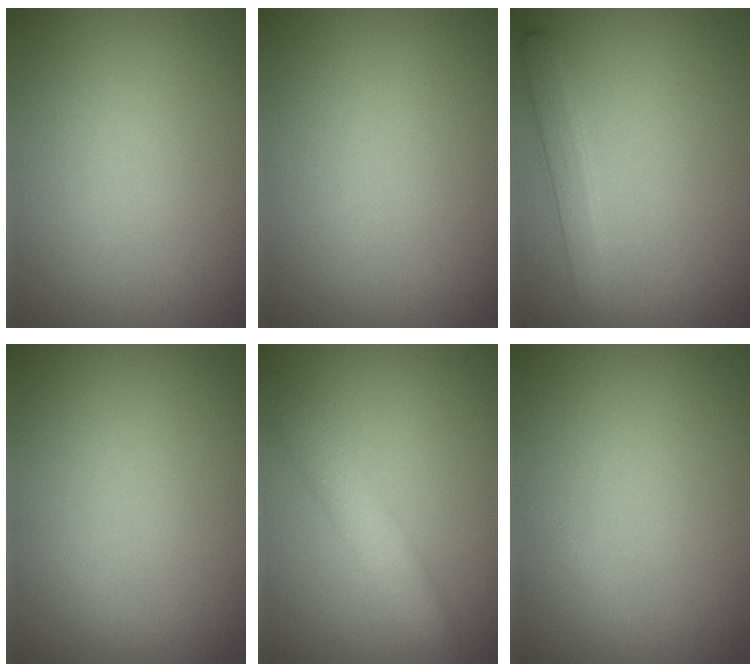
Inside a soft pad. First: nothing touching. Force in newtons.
{"total": 0.0}
{"total": 2.3, "press": 2.3, "slide": 0.1}
{"total": 0.5, "press": 0.5, "slide": 0.0}
{"total": 3.5, "press": 3.5, "slide": 0.3}
{"total": 0.6, "press": 0.6, "slide": 0.0}